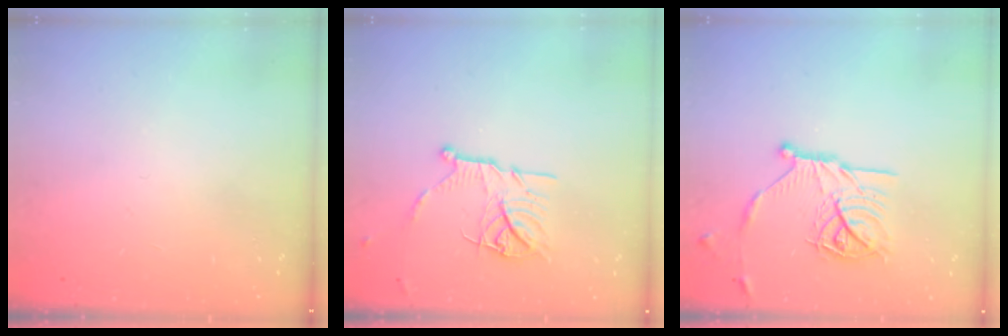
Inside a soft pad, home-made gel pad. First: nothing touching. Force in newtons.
{"total": 12.8, "press": 12.8, "slide": 1.1}
{"total": 17.0, "press": 17.0, "slide": 1.0}